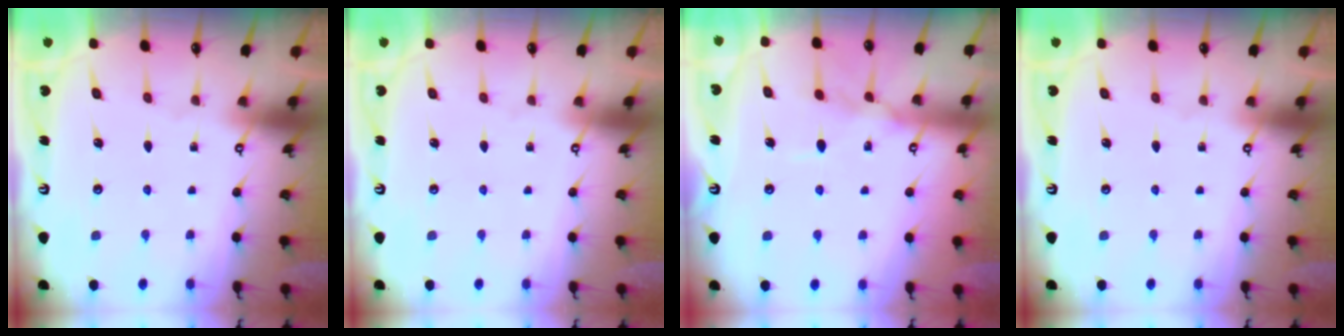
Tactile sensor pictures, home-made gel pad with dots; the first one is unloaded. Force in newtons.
{"total": 0.0}
{"total": 10.1, "press": 10.1, "slide": 0.8}
{"total": 0.0}